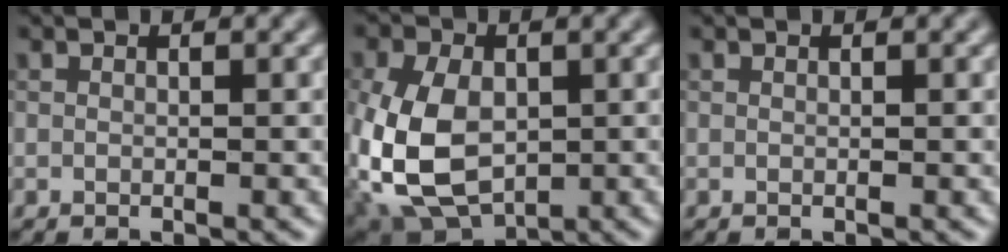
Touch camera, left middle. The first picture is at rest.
{"total": 9.1, "force": [-1.1, 6.0, 6.7], "torque": [-0.162, -0.010, -0.026]}
{"total": 0.0}